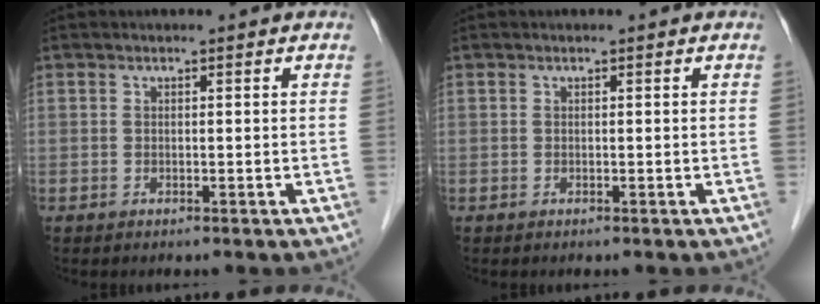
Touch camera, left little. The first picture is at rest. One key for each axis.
{"total": 0.0}